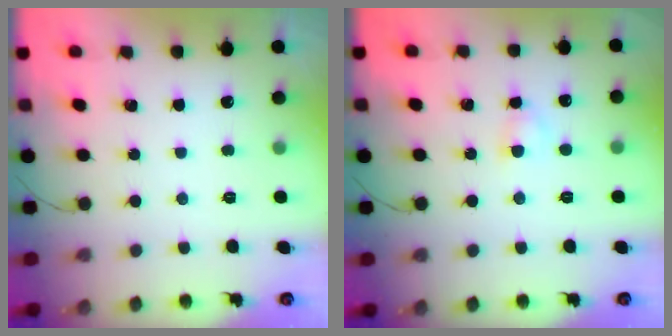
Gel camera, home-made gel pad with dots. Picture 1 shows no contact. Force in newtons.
{"total": 2.9, "press": 2.7, "slide": 1.1}